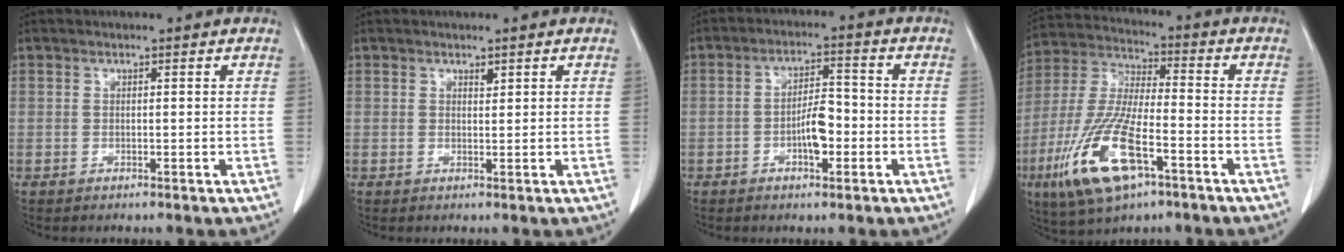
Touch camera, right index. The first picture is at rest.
{"total": 0.7, "force": [0.5, 0.2, 0.4], "torque": [-0.006, -0.005, 0.008]}
{"total": 5.3, "force": [-1.6, 1.9, 4.7], "torque": [-0.080, 0.012, -0.025]}
{"total": 16.0, "force": [-7.3, 4.3, 13.6], "torque": [-0.297, -0.021, -0.131]}